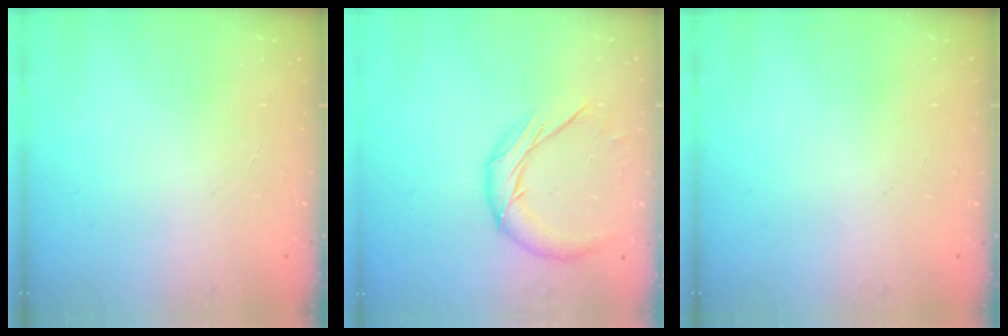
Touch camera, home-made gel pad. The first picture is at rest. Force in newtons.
{"total": 10.2, "press": 10.2, "slide": 0.5}
{"total": 0.0}